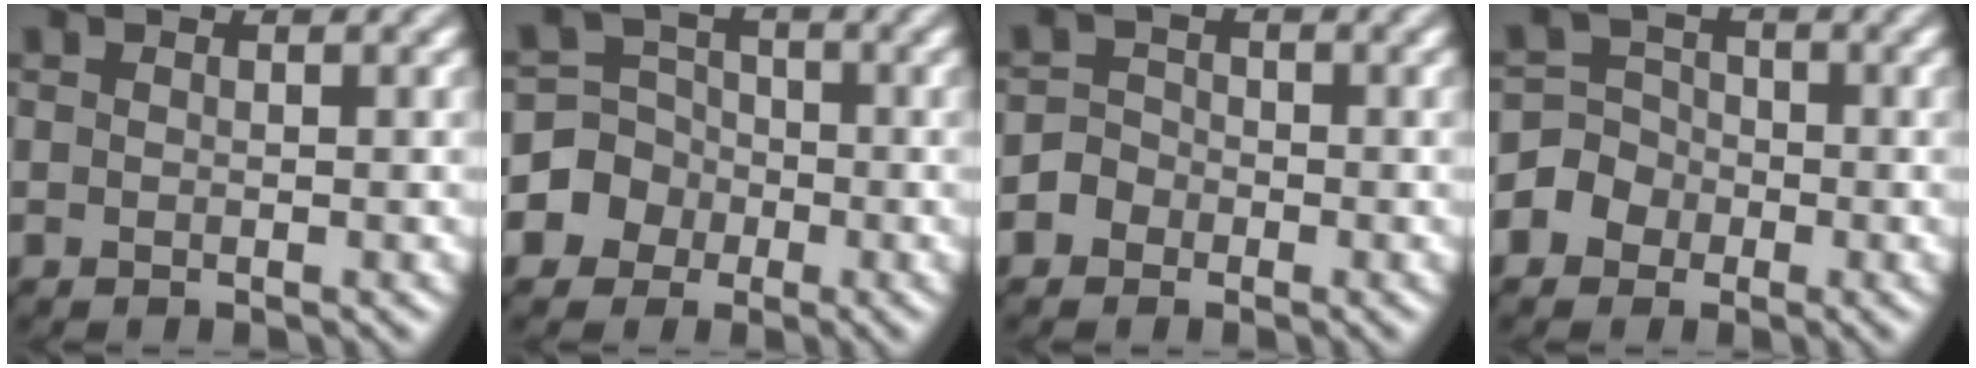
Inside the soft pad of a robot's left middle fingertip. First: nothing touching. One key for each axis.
{"total": 4.5, "fx": -1.6, "fy": 4.2, "fz": 0.1, "tx": 0.019, "ty": 0.012, "tz": -0.054}
{"total": 1.6, "fx": -0.9, "fy": 1.3, "fz": -0.1, "tx": 0.007, "ty": 0.012, "tz": -0.025}
{"total": 3.4, "fx": -1.5, "fy": 3.0, "fz": 0.3, "tx": 0.012, "ty": 0.012, "tz": -0.040}